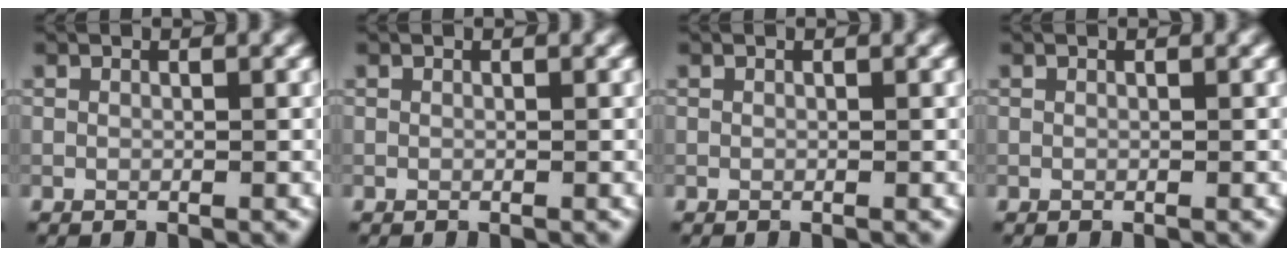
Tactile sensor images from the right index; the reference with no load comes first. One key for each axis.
{"total": 0.0}
{"total": 0.0}
{"total": 0.0}